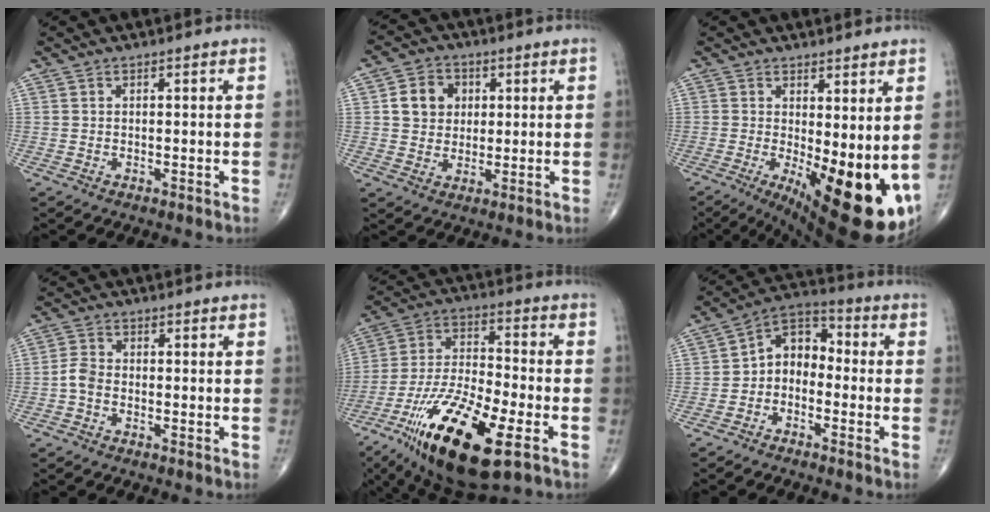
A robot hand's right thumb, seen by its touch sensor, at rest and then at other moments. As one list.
[{"total": 7.4, "force": [1.6, 6.4, 3.4], "torque": [-0.028, -0.003, 0.025]}, {"total": 17.6, "force": [-2.1, 6.5, 16.2], "torque": [-0.201, -0.032, -0.004]}, {"total": 2.9, "force": [-1.1, 1.9, 1.9], "torque": [-0.039, 0.010, -0.029]}, {"total": 23.2, "force": [-10.6, 7.3, 19.3], "torque": [-0.388, 0.020, -0.185]}, {"total": 8.2, "force": [-1.9, 6.0, 5.2], "torque": [-0.058, 0.046, -0.055]}]